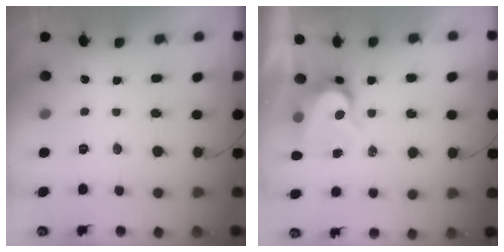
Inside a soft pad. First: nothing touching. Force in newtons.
{"total": 6.2, "press": 6.2, "slide": 0.6}